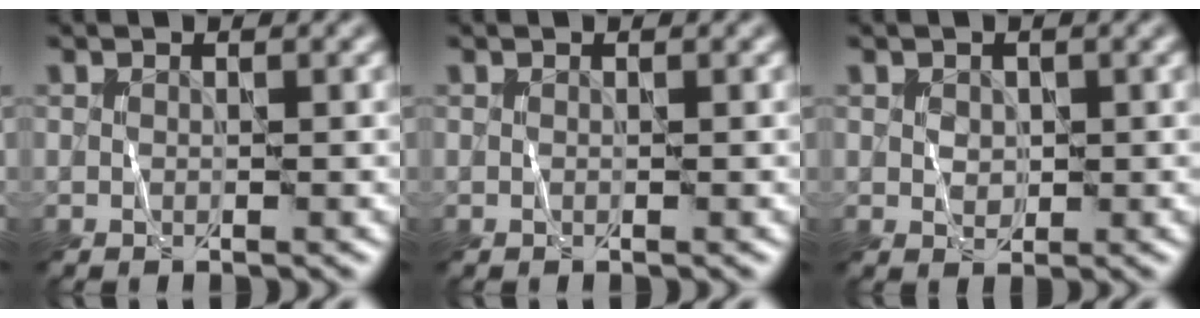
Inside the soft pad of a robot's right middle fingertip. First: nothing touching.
{"total": 0.0}
{"total": 1.0, "force": [0.5, 0.9, 0.2], "torque": [-0.002, 0.003, 0.012]}